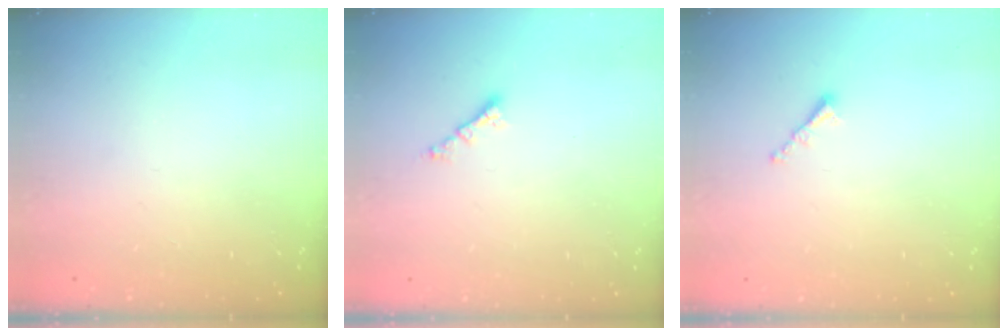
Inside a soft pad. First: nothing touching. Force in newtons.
{"total": 1.8, "press": 1.8, "slide": 0.2}
{"total": 1.0, "press": 0.9, "slide": 0.4}